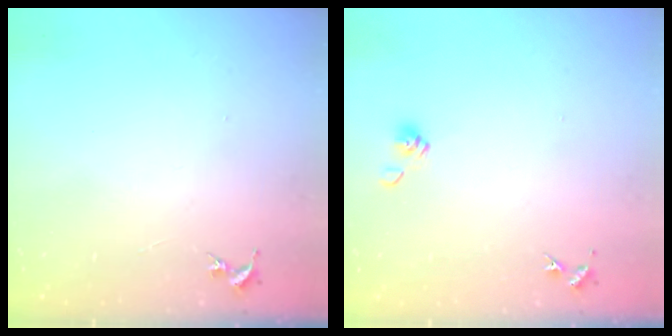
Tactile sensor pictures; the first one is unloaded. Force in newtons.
{"total": 5.8, "press": 5.3, "slide": 2.3}